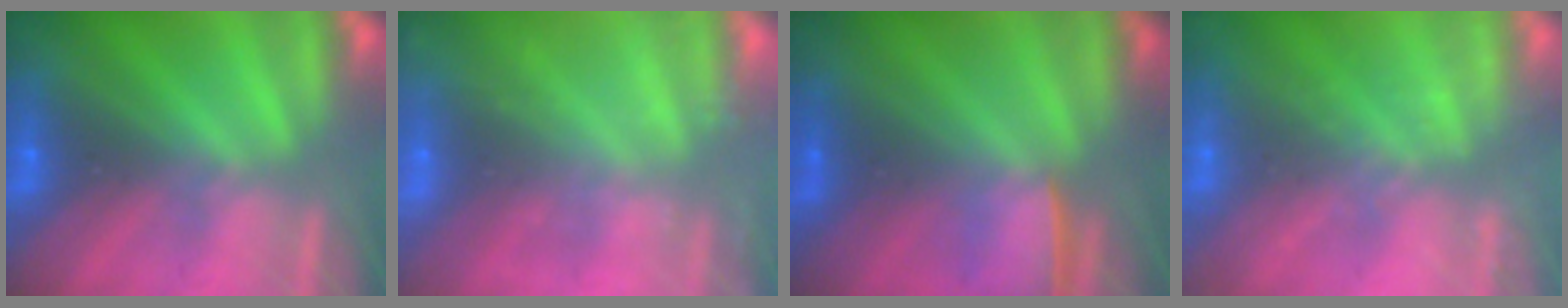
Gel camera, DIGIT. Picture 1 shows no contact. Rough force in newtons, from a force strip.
{"total": 2.3}
{"total": 1.3}
{"total": 1.9}